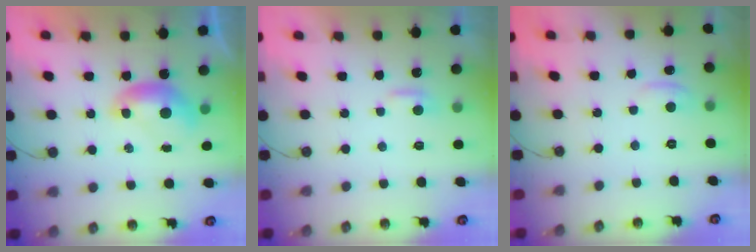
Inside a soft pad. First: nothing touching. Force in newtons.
{"total": 2.2, "press": 2.1, "slide": 0.4}
{"total": 1.1, "press": 0.8, "slide": 0.7}